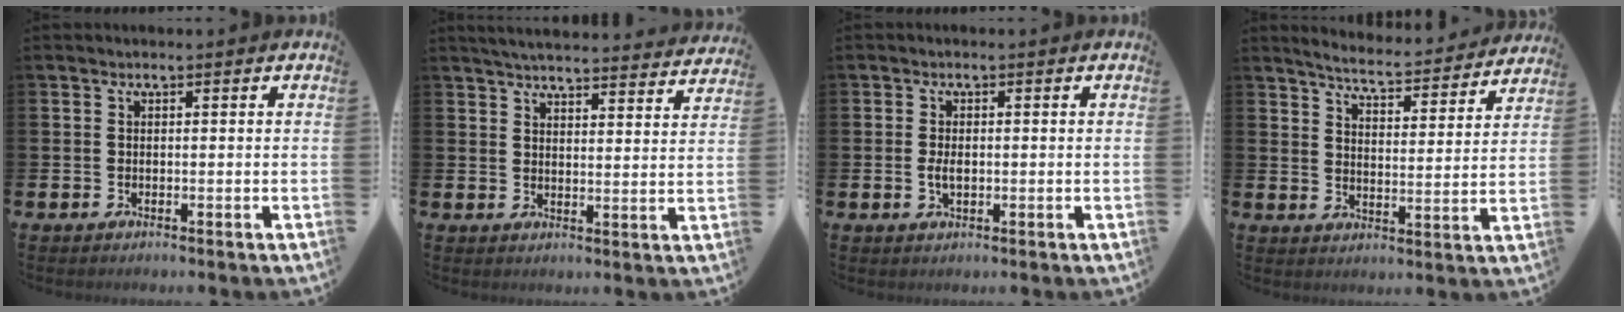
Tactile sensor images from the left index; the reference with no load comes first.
{"total": 4.8, "force": [4.8, 0.4, 0.7], "torque": [-0.025, -0.033, 0.083]}
{"total": 2.0, "force": [-0.1, 1.1, 1.7], "torque": [-0.026, 0.001, -0.004]}
{"total": 5.4, "force": [5.3, 0.2, 1.1], "torque": [-0.039, -0.044, 0.088]}